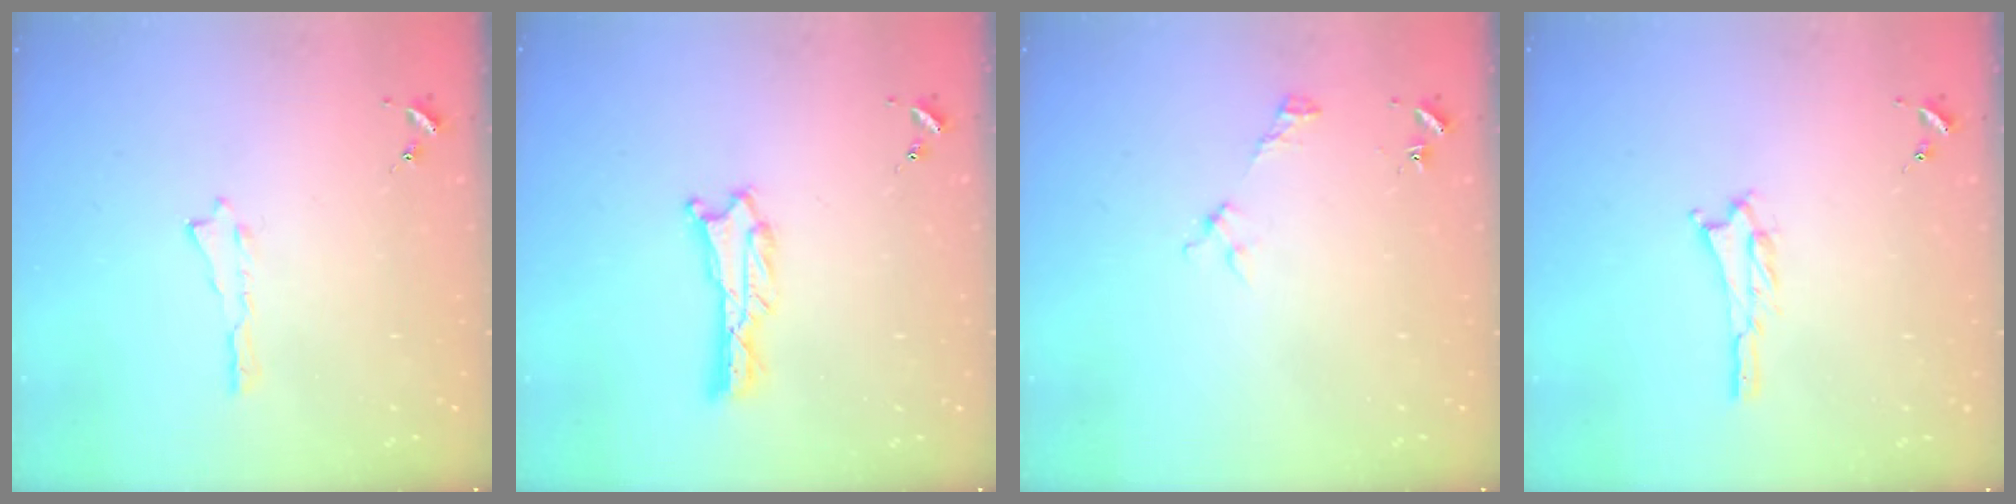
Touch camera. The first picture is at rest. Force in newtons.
{"total": 0.9, "press": 0.9, "slide": 0.1}
{"total": 2.2, "press": 2.2, "slide": 0.3}
{"total": 1.2, "press": 1.2, "slide": 0.2}